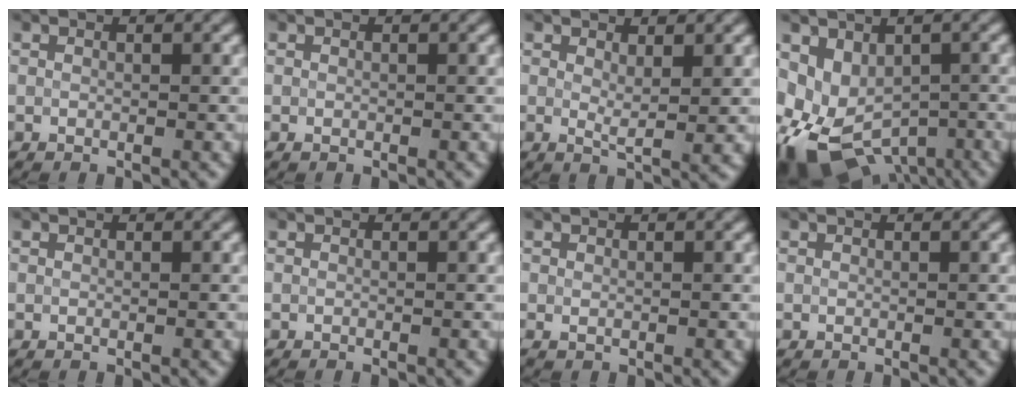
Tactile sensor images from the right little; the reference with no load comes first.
{"total": 0.0}
{"total": 2.1, "force": [1.0, 0.5, 1.8], "torque": [-0.033, -0.008, 0.019]}
{"total": 9.8, "force": [-4.5, 6.5, 5.8], "torque": [-0.096, -0.032, -0.055]}
{"total": 0.0}
{"total": 0.0}
{"total": 0.6, "force": [0.1, 0.4, 0.4], "torque": [-0.009, -0.002, 0.003]}
{"total": 0.0}